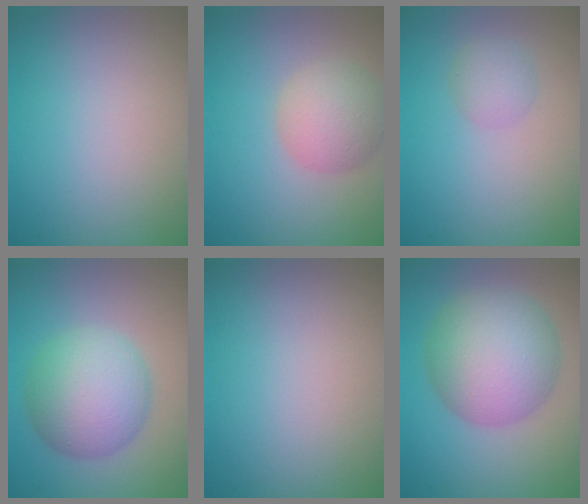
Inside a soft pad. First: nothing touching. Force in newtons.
{"total": 4.4, "press": 4.3, "slide": 0.2}
{"total": 1.9, "press": 1.9, "slide": 0.1}
{"total": 7.5, "press": 7.5, "slide": 0.0}
{"total": 0.0}
{"total": 9.4, "press": 9.4, "slide": 0.1}